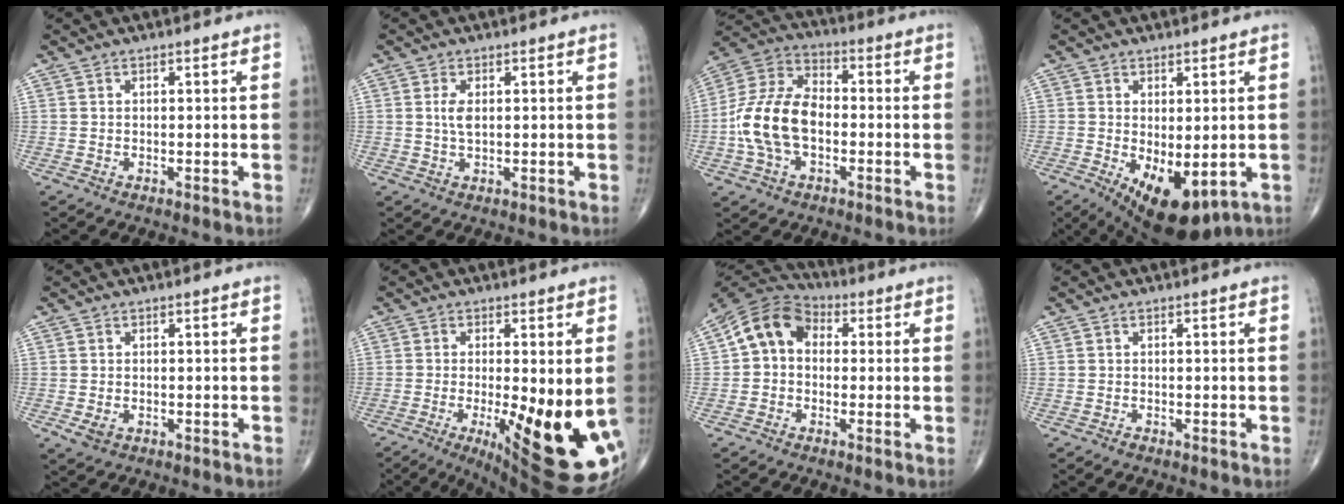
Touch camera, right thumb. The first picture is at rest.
{"total": 2.8, "force": [0.5, 1.3, 2.4], "torque": [-0.051, -0.001, 0.010]}
{"total": 14.8, "force": [-2.5, 9.4, 11.1], "torque": [-0.217, 0.036, -0.052]}
{"total": 11.4, "force": [-3.4, 5.5, 9.4], "torque": [-0.132, -0.018, -0.033]}
{"total": 2.4, "force": [-0.7, 1.8, 1.5], "torque": [-0.027, 0.000, -0.004]}
{"total": 20.1, "force": [-5.6, 5.8, 18.4], "torque": [-0.213, -0.032, -0.062]}
{"total": 9.8, "force": [0.8, 7.6, 6.0], "torque": [-0.095, 0.032, -0.005]}
{"total": 0.6, "force": [-0.4, 0.3, 0.2], "torque": [-0.002, 0.000, -0.010]}